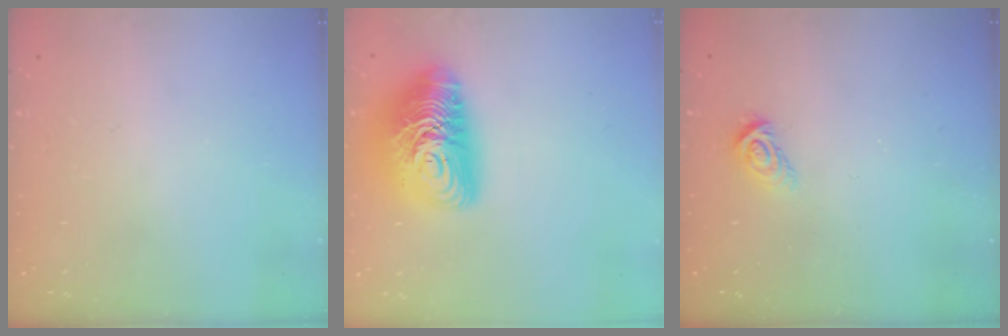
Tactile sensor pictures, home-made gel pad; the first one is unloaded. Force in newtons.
{"total": 17.0, "press": 16.9, "slide": 1.3}
{"total": 4.0, "press": 4.0, "slide": 0.3}